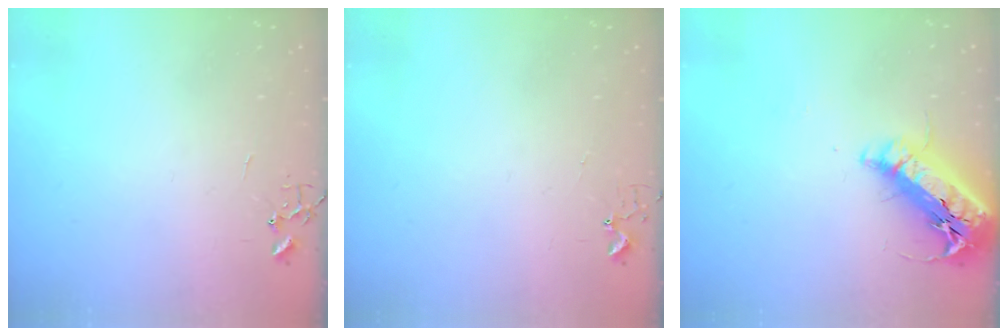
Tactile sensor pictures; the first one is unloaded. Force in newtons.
{"total": 2.9, "press": 2.9, "slide": 0.3}
{"total": 21.2, "press": 20.8, "slide": 4.0}